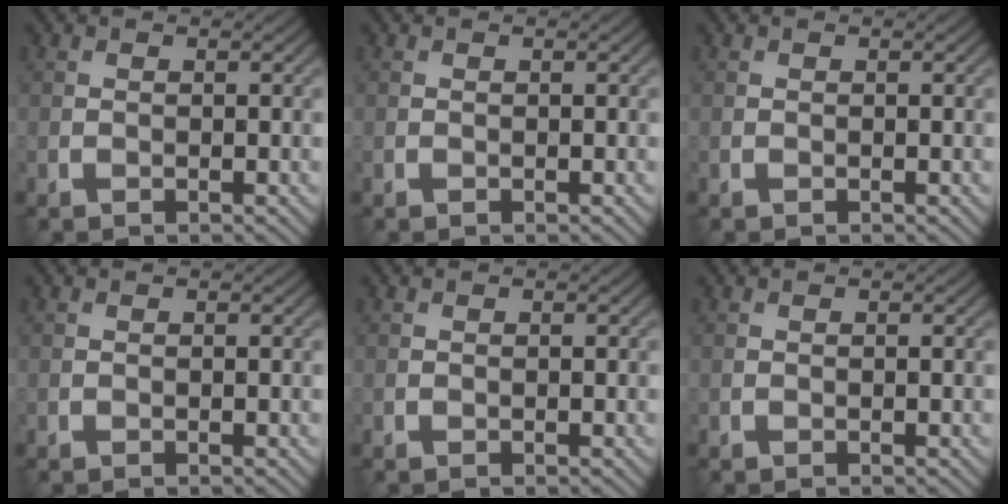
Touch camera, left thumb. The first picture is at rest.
{"total": 0.0}
{"total": 0.0}
{"total": 0.0}
{"total": 0.0}
{"total": 0.0}